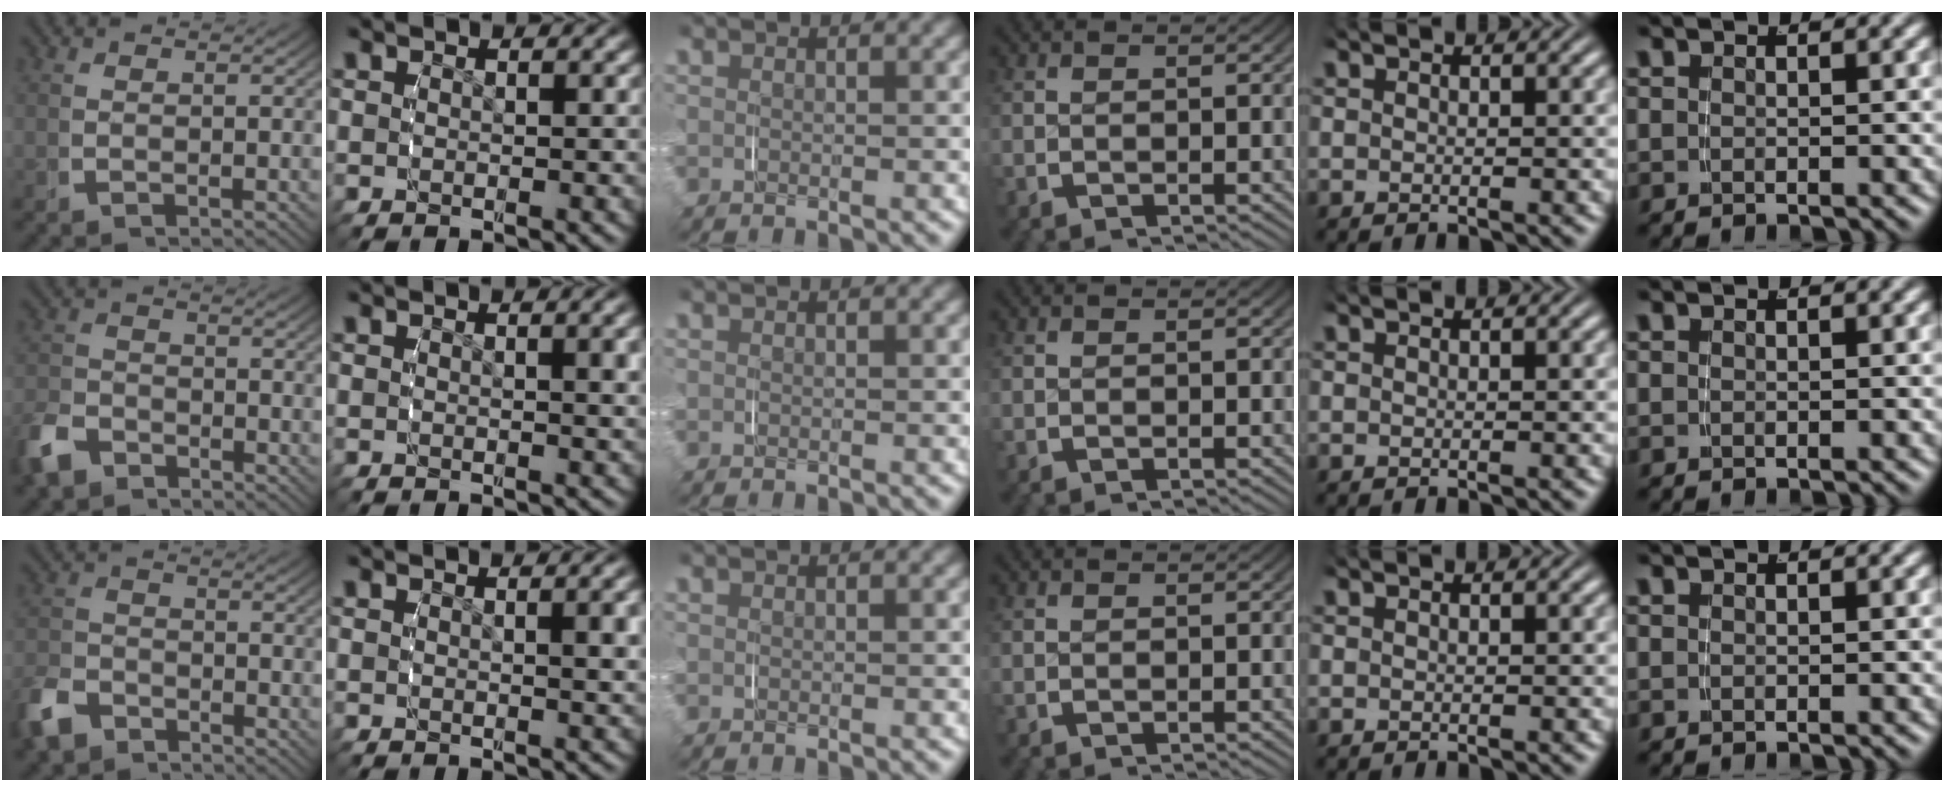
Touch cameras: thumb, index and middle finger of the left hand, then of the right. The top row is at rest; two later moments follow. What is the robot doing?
{"motion": "grasp_and_lifting", "object": "lipstick"}